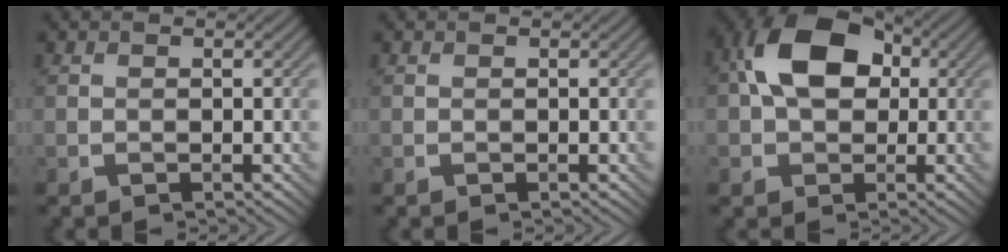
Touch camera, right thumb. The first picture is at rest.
{"total": 0.0}
{"total": 11.9, "force": [1.6, 8.2, 8.5], "torque": [-0.170, 0.027, 0.010]}